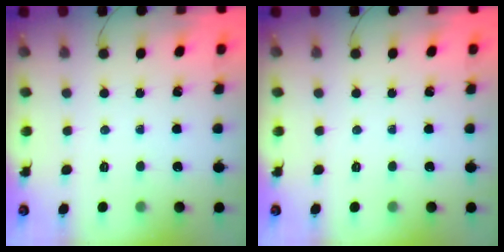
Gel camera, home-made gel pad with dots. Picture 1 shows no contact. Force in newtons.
{"total": 0.0}